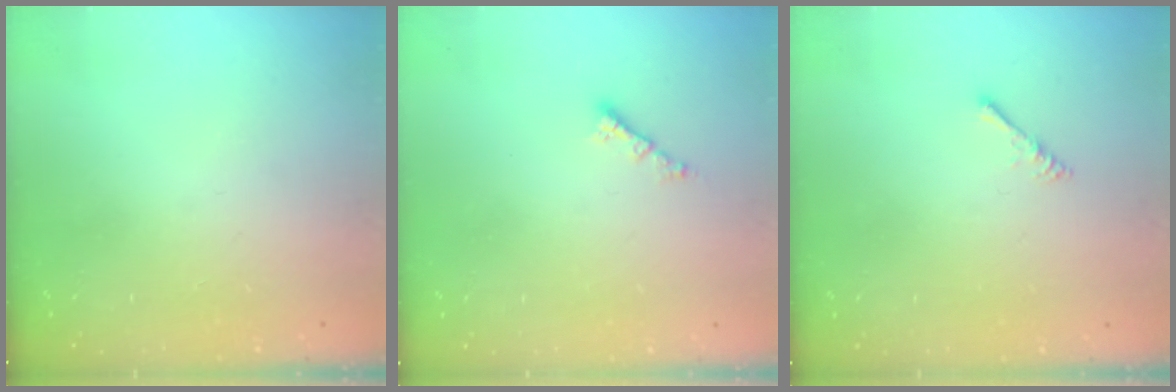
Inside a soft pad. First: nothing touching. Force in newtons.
{"total": 1.8, "press": 1.8, "slide": 0.2}
{"total": 1.6, "press": 1.6, "slide": 0.4}